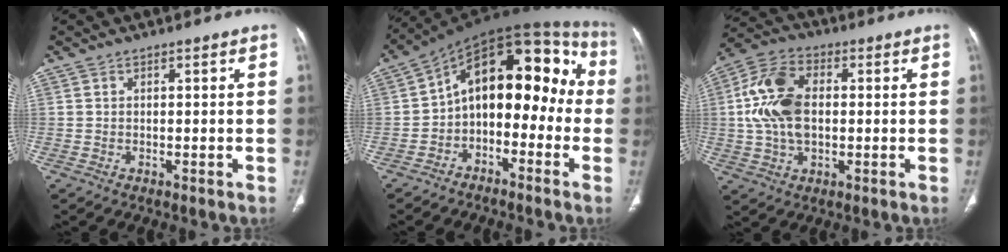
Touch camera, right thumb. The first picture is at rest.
{"total": 17.4, "force": [-1.8, 10.6, 13.7], "torque": [-0.146, 0.081, -0.041]}
{"total": 13.0, "force": [0.7, 8.2, 10.1], "torque": [-0.197, 0.019, 0.011]}